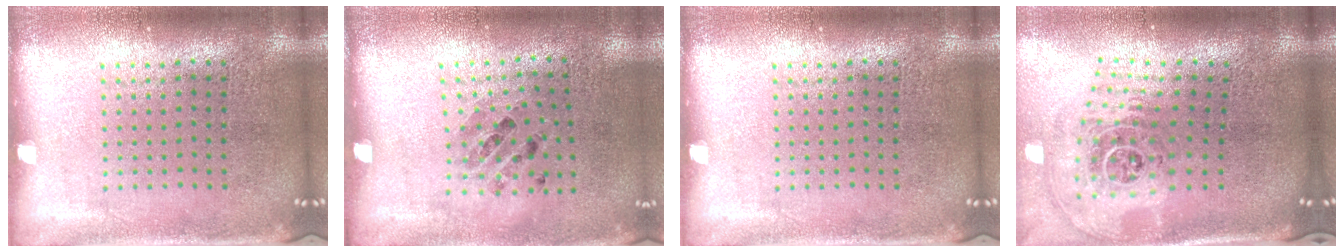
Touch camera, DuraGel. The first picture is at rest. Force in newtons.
{"total": 0.9, "press": 0.7, "slide": 0.5}
{"total": 0.0}
{"total": 2.6, "press": 1.8, "slide": 1.9}